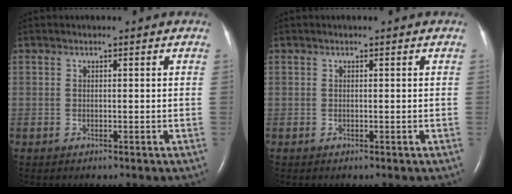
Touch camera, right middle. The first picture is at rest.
{"total": 0.0}